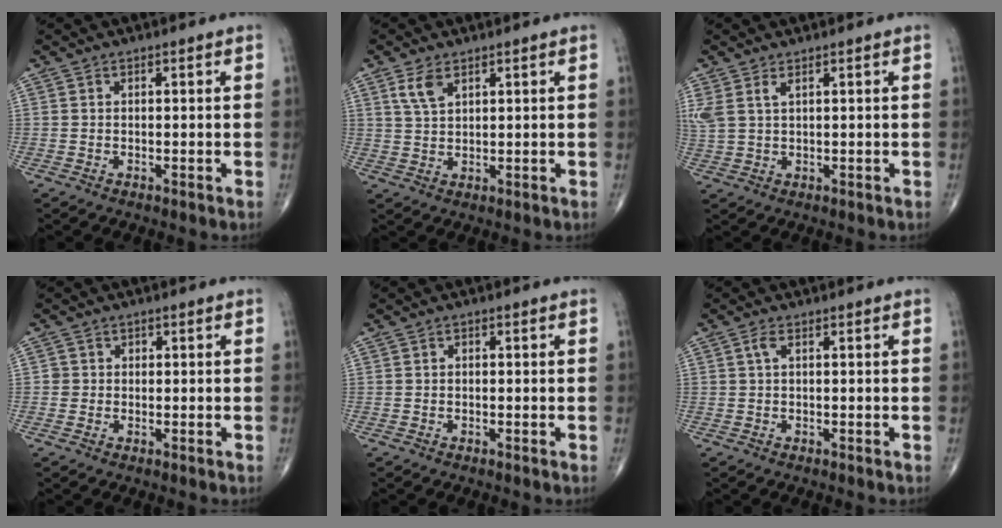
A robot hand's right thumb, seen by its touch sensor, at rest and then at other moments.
{"total": 4.0, "force": [2.2, 2.0, 2.7], "torque": [-0.053, -0.004, 0.050]}
{"total": 4.0, "force": [1.9, 1.6, 3.1], "torque": [-0.090, 0.007, 0.050]}
{"total": 1.5, "force": [0.0, 1.5, 0.0], "torque": [0.011, 0.006, -0.004]}
{"total": 0.6, "force": [-0.1, 0.4, 0.3], "torque": [0.001, 0.001, -0.007]}
{"total": 1.3, "force": [0.3, 0.5, 1.2], "torque": [-0.033, 0.006, 0.005]}